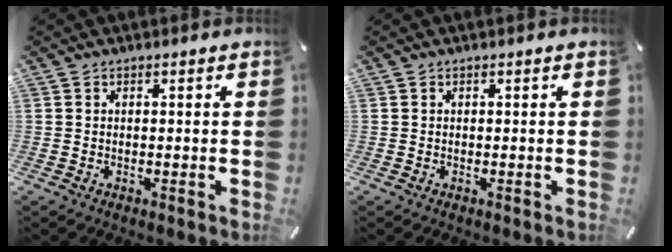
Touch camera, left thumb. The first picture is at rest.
{"total": 0.0}